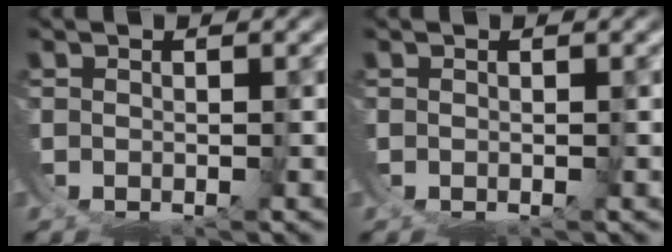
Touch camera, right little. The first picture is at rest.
{"total": 0.0}